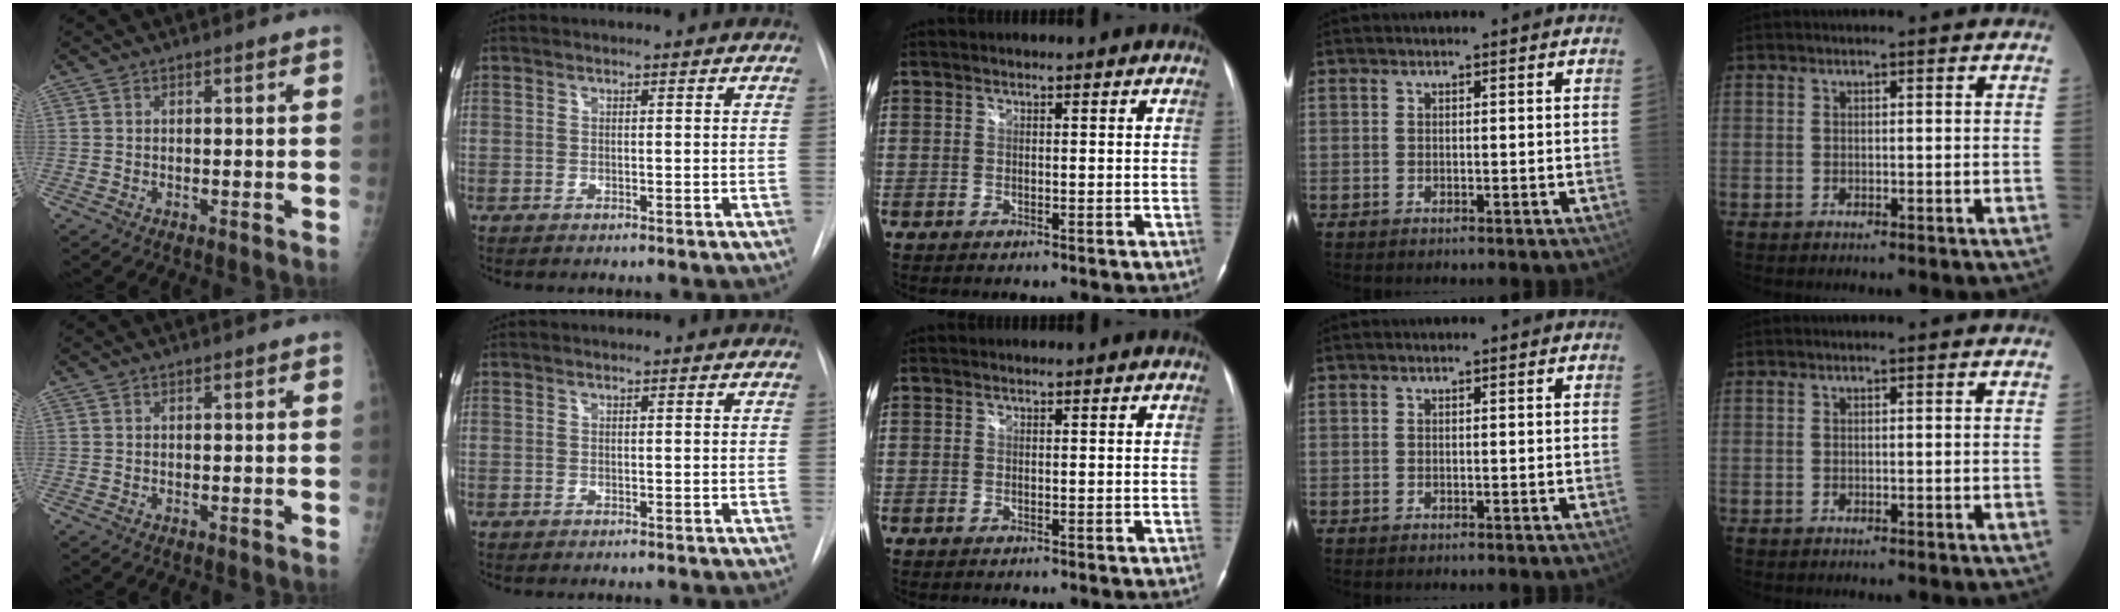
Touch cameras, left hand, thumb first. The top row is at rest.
{}